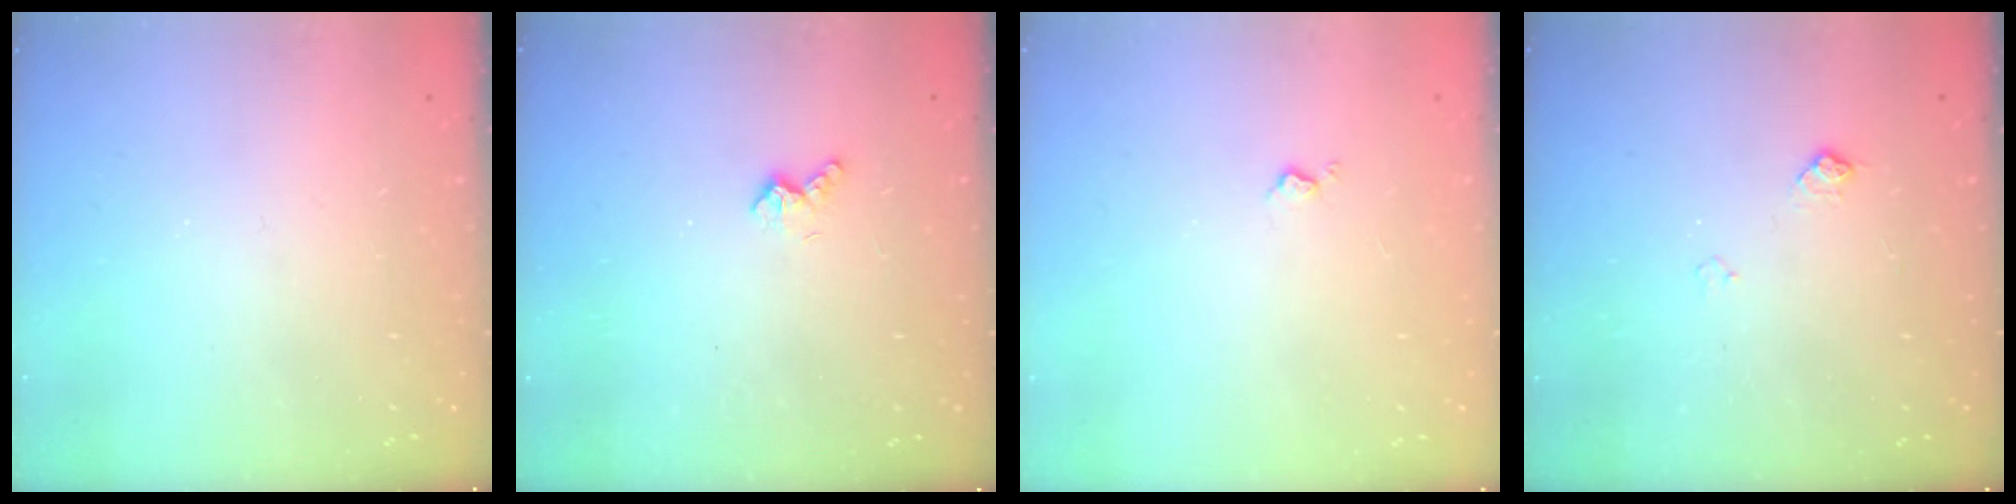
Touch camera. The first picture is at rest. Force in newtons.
{"total": 2.6, "press": 2.6, "slide": 0.6}
{"total": 2.6, "press": 2.6, "slide": 0.4}
{"total": 5.0, "press": 5.0, "slide": 0.7}